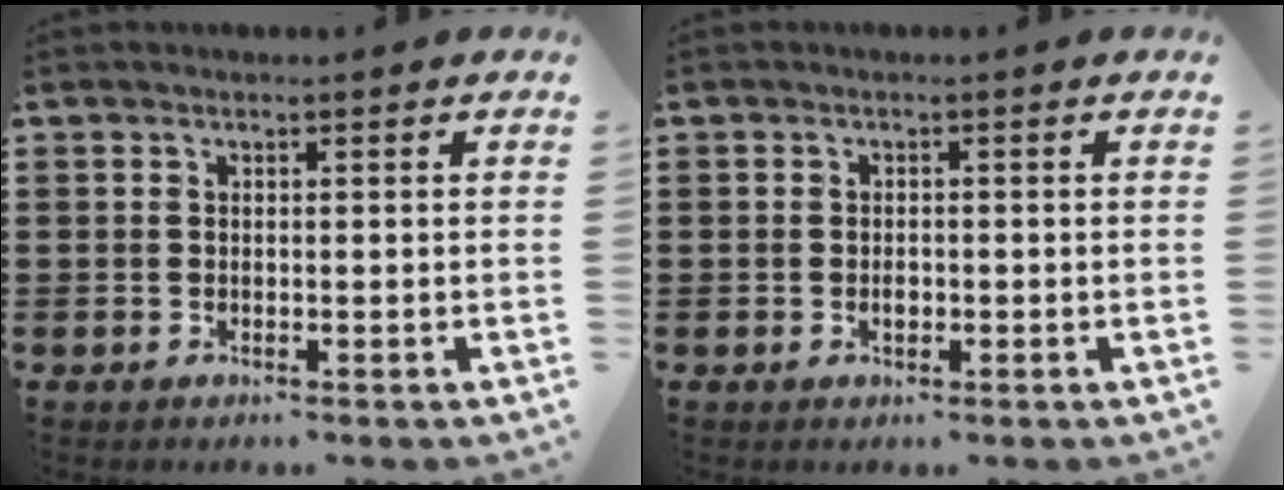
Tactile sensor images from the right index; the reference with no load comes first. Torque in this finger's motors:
{"motor_torque": [0.95, 1.01, 0.15, 0.03]}